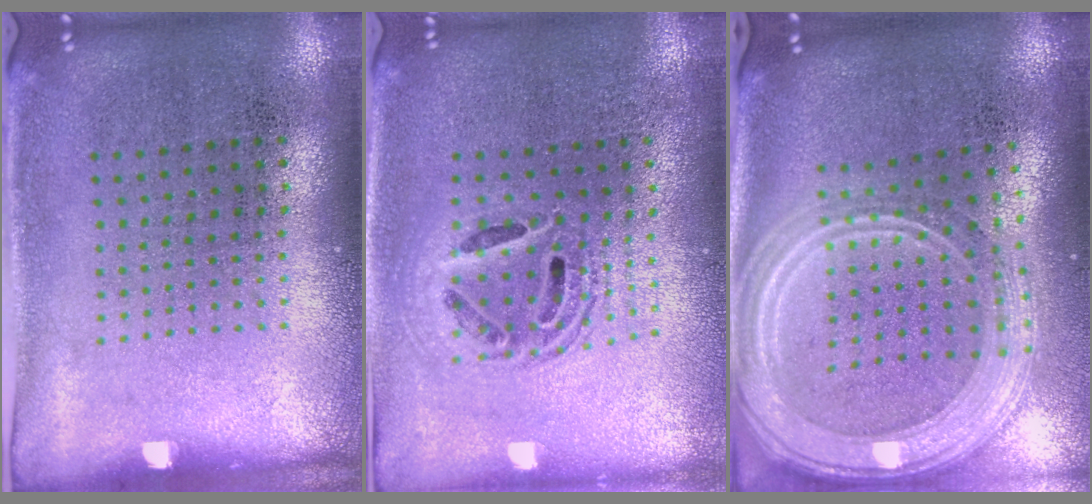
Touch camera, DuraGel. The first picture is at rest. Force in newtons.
{"total": 1.6, "press": 1.4, "slide": 0.9}
{"total": 3.2, "press": 2.6, "slide": 1.9}